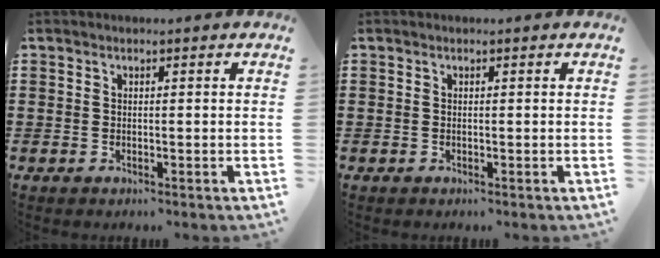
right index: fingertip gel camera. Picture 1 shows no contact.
{"total": 0.0}